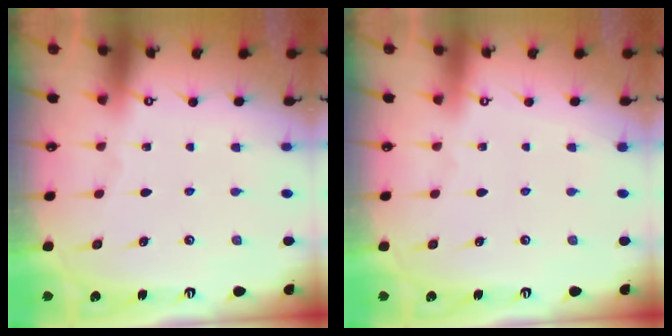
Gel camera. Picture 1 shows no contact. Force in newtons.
{"total": 4.0, "press": 4.0, "slide": 0.1}